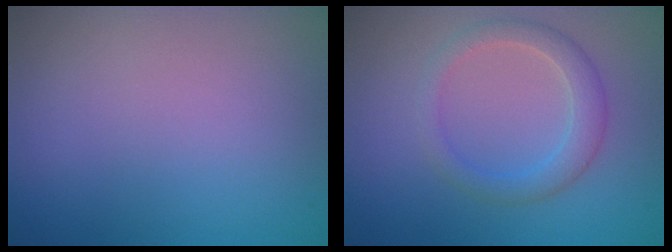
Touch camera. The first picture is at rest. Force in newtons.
{"total": 2.7, "press": 2.7, "slide": 0.1}